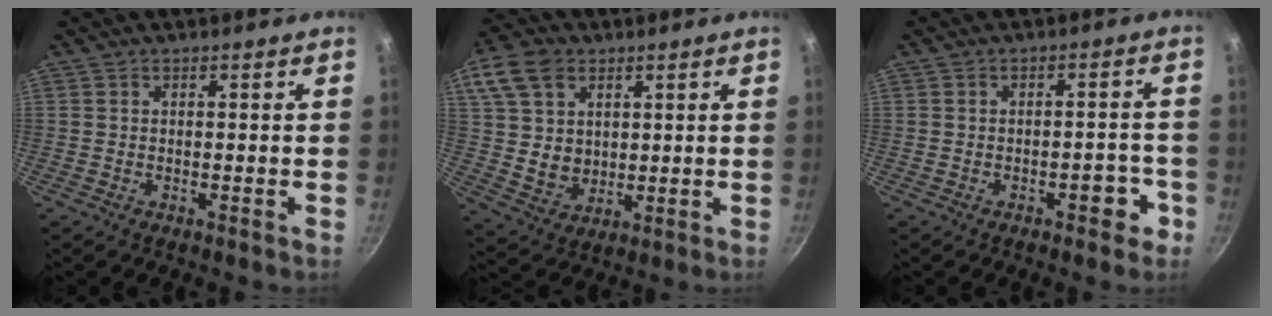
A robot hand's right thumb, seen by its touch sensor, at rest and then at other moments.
{"total": 15.2, "force": [5.7, 11.8, 7.7], "torque": [-0.146, -0.005, 0.118]}
{"total": 4.5, "force": [-2.3, 2.3, 3.1], "torque": [-0.017, 0.027, -0.024]}